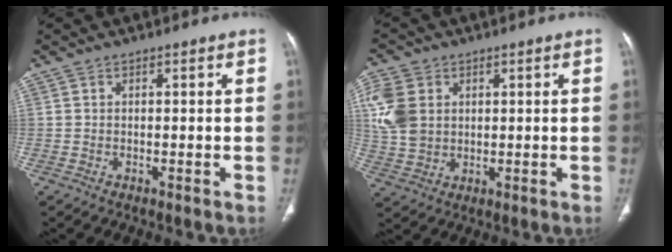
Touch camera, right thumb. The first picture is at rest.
{"total": 9.5, "force": [2.4, 7.3, 5.5], "torque": [-0.111, -0.002, 0.050]}